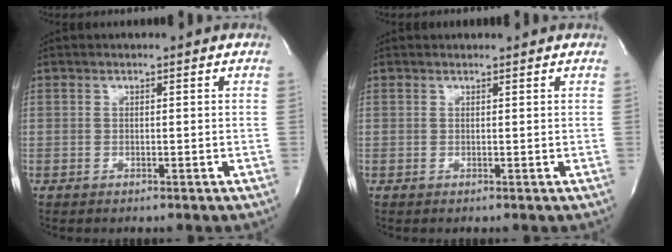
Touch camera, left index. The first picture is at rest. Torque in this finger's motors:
{"motor_torque": [0.13, -0.09, -0.02, 0.00]}